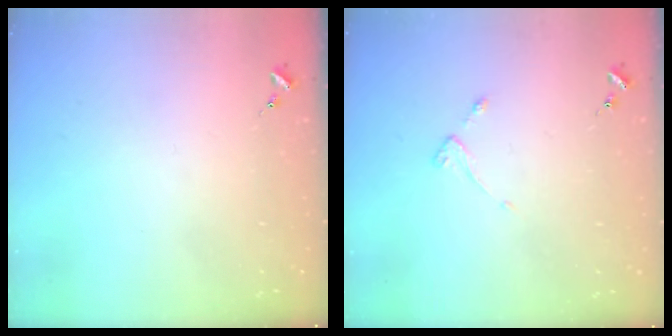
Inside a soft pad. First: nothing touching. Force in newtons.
{"total": 2.6, "press": 2.6, "slide": 0.5}